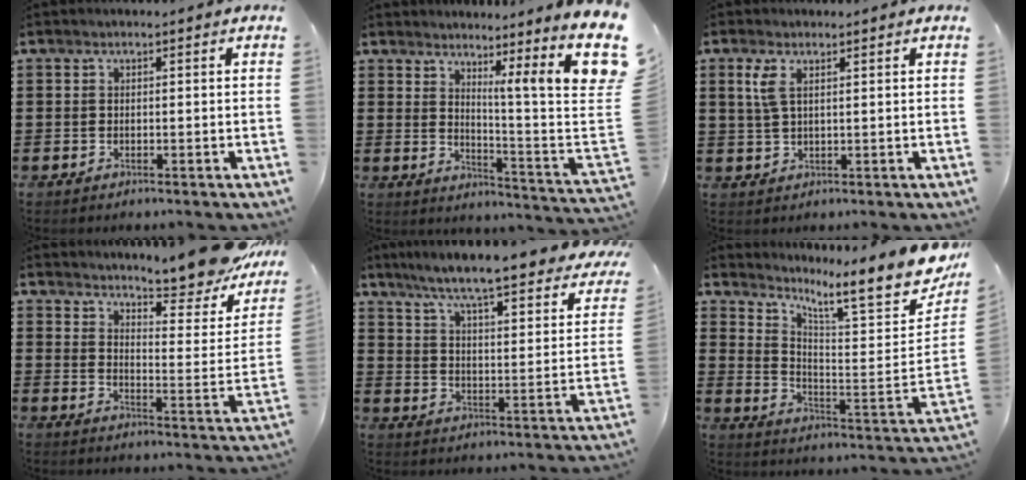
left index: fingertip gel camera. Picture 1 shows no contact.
{"total": 9.4, "force": [5.8, -0.2, 7.4], "torque": [-0.130, -0.053, 0.087]}
{"total": 2.9, "force": [1.4, 1.1, 2.4], "torque": [-0.061, 0.002, 0.021]}
{"total": 10.0, "force": [9.3, 0.1, 3.7], "torque": [-0.060, -0.079, 0.155]}
{"total": 6.7, "force": [5.7, -0.7, 3.4], "torque": [-0.091, -0.052, 0.089]}
{"total": 9.4, "force": [7.7, 0.5, 5.5], "torque": [-0.107, -0.075, 0.114]}